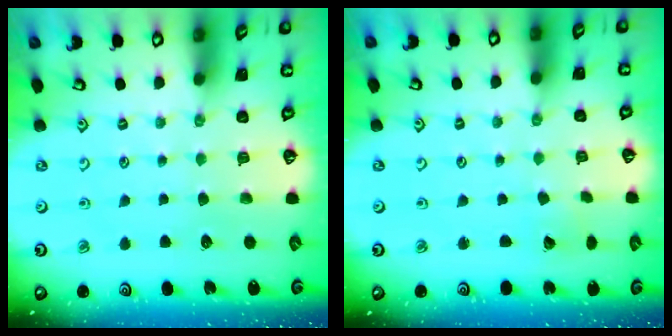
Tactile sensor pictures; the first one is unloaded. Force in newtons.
{"total": 2.7, "press": 2.7, "slide": 0.2}